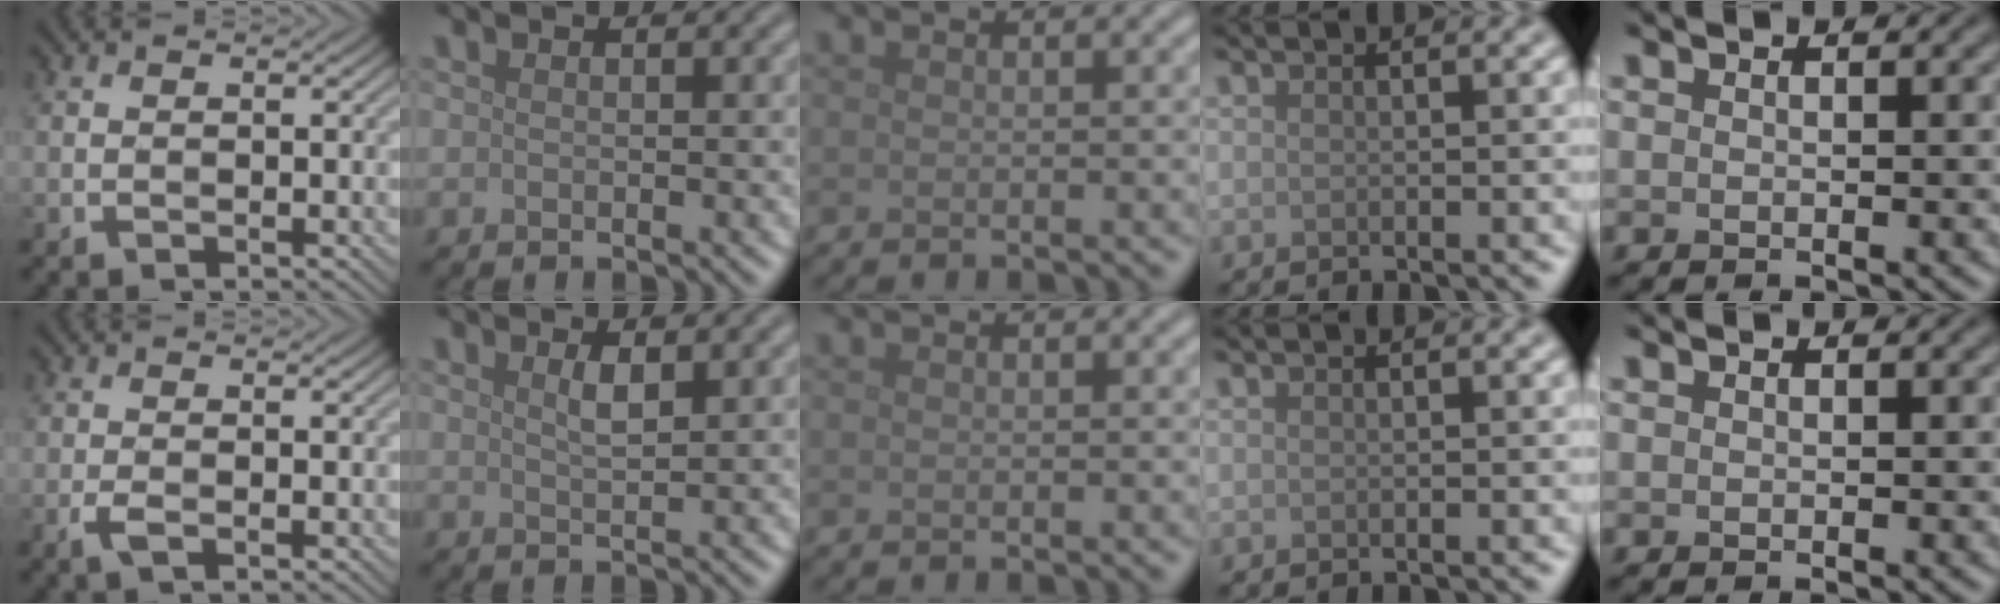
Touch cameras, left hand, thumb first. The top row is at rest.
{"thumb": {"total": 1.7, "force": [-0.8, 0.4, 1.4], "torque": [-0.034, 0.000, -0.019]}, "index": {"total": 1.5, "force": [0.8, 0.3, 1.2], "torque": [-0.025, 0.000, 0.012]}}